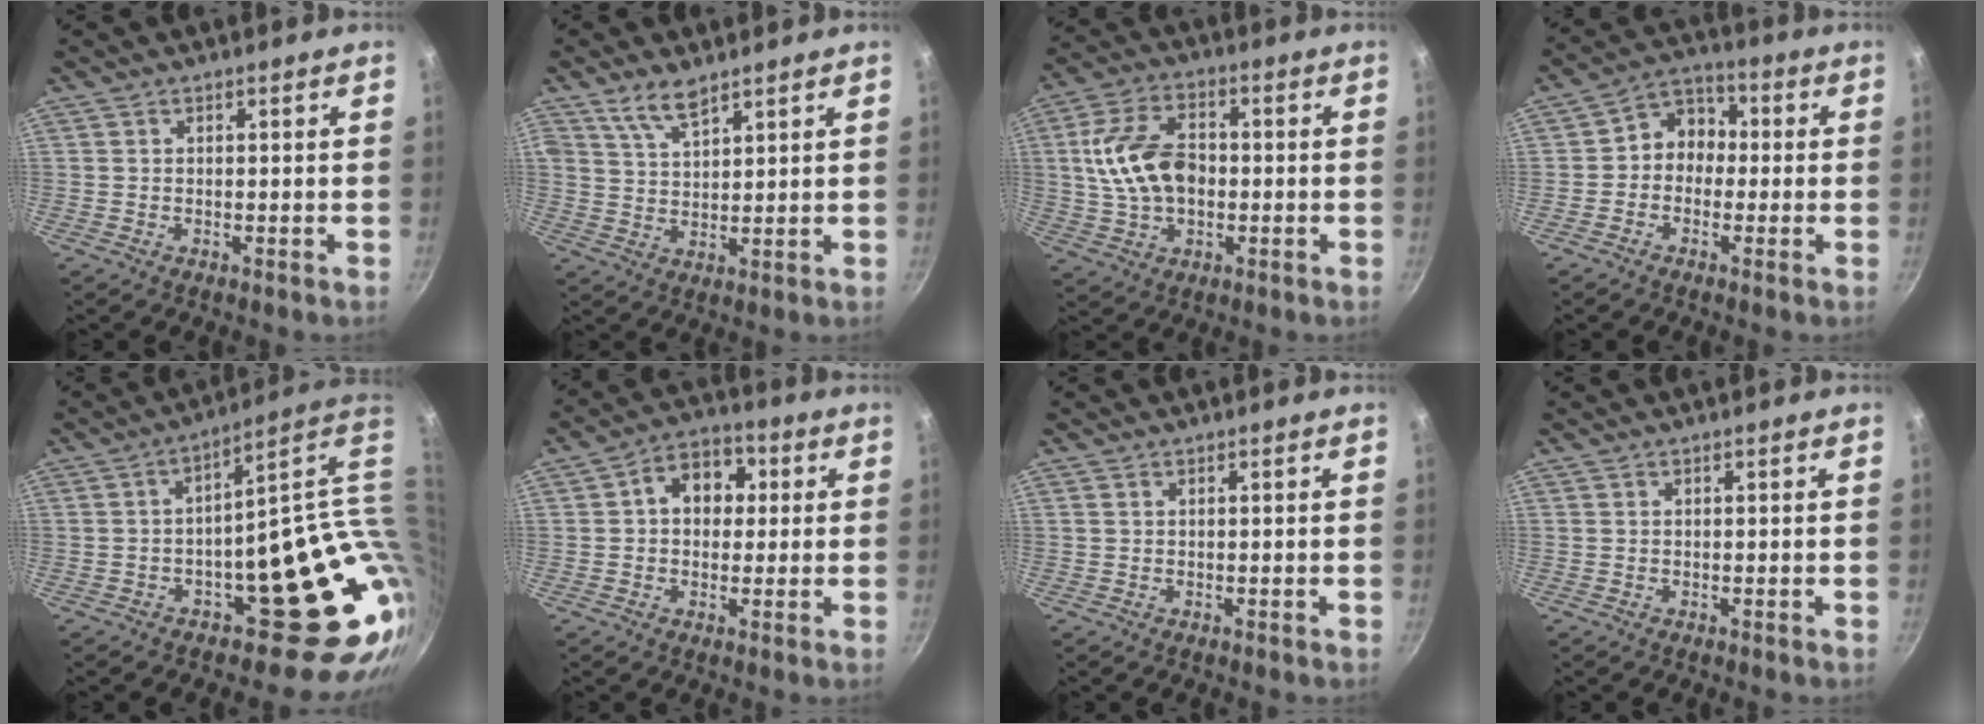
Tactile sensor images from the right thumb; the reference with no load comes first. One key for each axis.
{"total": 5.8, "fx": 4.2, "fy": 2.2, "fz": 3.3, "tx": -0.057, "ty": -0.022, "tz": 0.086}
{"total": 13.7, "fx": 0.2, "fy": 9.0, "fz": 10.3, "tx": -0.178, "ty": 0.021, "tz": -0.001}
{"total": 7.1, "fx": -0.5, "fy": 6.1, "fz": 3.7, "tx": -0.016, "ty": 0.027, "tz": -0.029}
{"total": 22.7, "fx": 1.8, "fy": 11.8, "fz": 19.3, "tx": -0.176, "ty": -0.004, "tz": 0.051}
{"total": 9.0, "fx": 1.5, "fy": 6.9, "fz": 5.6, "tx": -0.039, "ty": 0.016, "tz": 0.009}
{"total": 0.0}
{"total": 0.0}